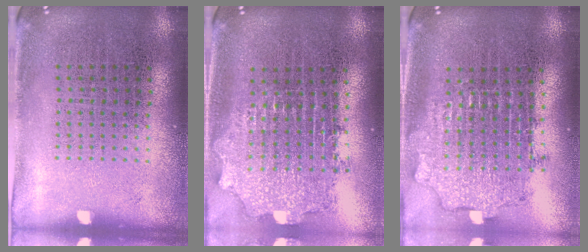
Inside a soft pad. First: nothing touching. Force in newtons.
{"total": 2.1, "press": 1.7, "slide": 1.3}
{"total": 1.9, "press": 1.5, "slide": 1.2}